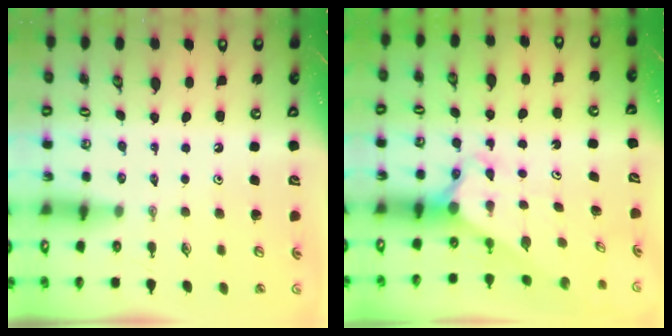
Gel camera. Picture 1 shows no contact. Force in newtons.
{"total": 2.5, "press": 2.5, "slide": 0.1}